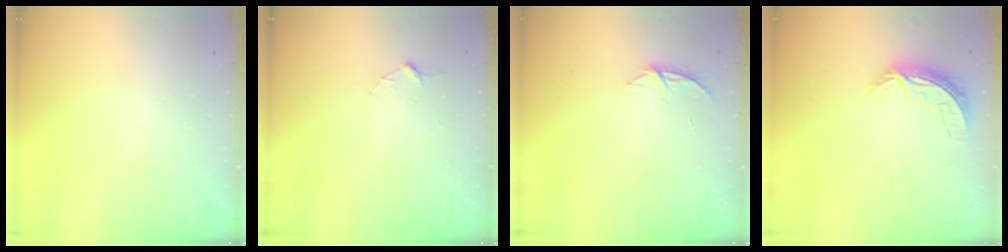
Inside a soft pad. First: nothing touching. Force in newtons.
{"total": 2.9, "press": 2.9, "slide": 0.3}
{"total": 5.4, "press": 5.4, "slide": 0.6}
{"total": 7.2, "press": 7.1, "slide": 0.5}